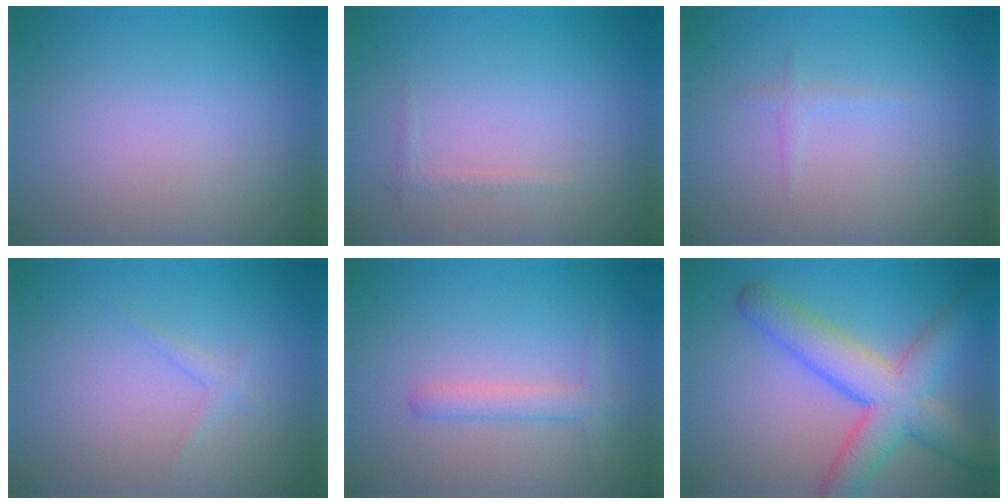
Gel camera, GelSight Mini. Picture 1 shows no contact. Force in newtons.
{"total": 0.6, "press": 0.6, "slide": 0.0}
{"total": 0.7, "press": 0.7, "slide": 0.0}
{"total": 0.8, "press": 0.8, "slide": 0.0}
{"total": 1.8, "press": 1.8, "slide": 0.1}
{"total": 7.2, "press": 7.2, "slide": 0.3}